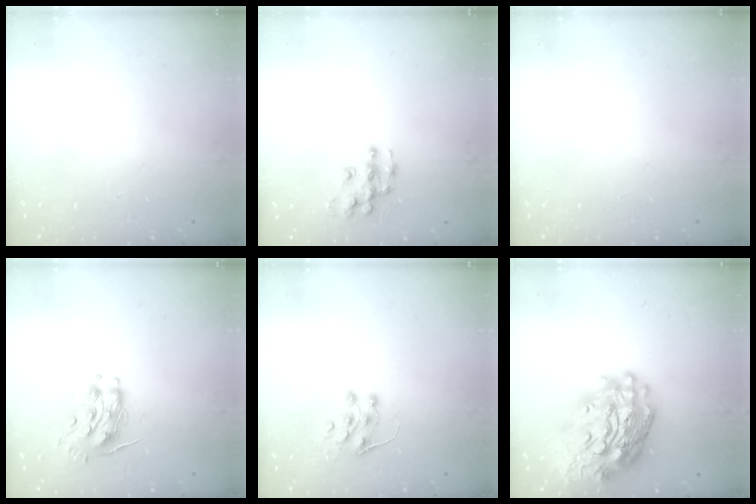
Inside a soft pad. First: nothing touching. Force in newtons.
{"total": 9.2, "press": 9.2, "slide": 0.5}
{"total": 0.0}
{"total": 8.5, "press": 8.4, "slide": 0.5}
{"total": 6.0, "press": 5.9, "slide": 0.7}
{"total": 24.3, "press": 24.2, "slide": 2.6}